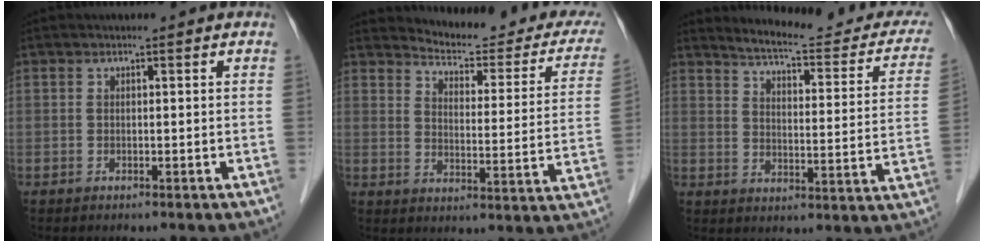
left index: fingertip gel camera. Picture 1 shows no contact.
{"total": 18.1, "force": [16.9, 3.9, 5.1], "torque": [-0.046, -0.059, 0.187]}
{"total": 18.1, "force": [16.6, 3.4, 6.3], "torque": [-0.070, -0.045, 0.194]}